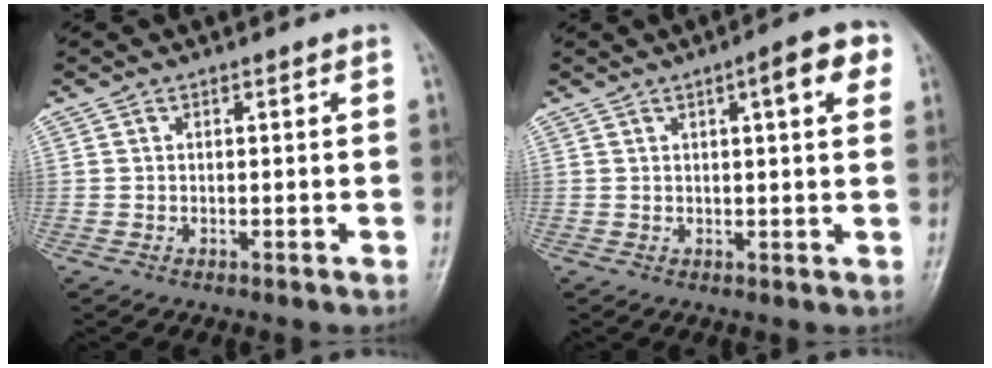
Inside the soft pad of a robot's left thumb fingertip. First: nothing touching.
{"total": 6.9, "force": [2.7, 1.7, 6.1], "torque": [-0.072, 0.005, 0.030]}